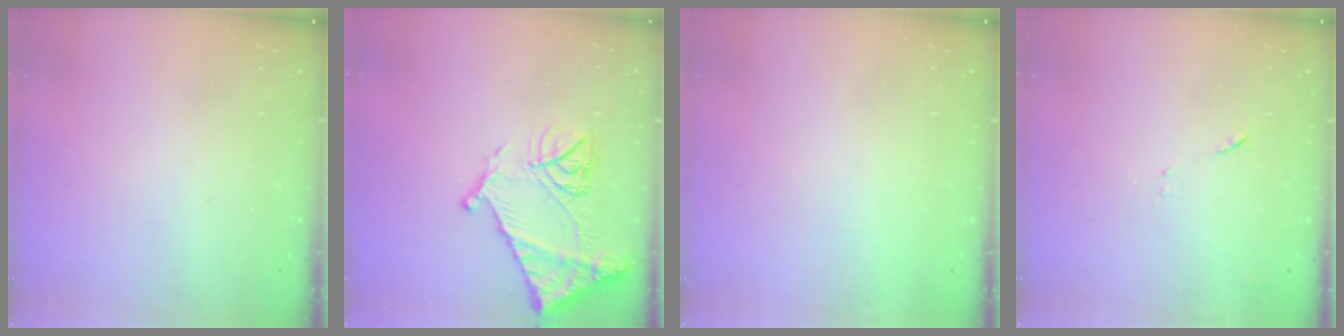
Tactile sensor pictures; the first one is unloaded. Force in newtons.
{"total": 17.2, "press": 17.1, "slide": 1.7}
{"total": 1.7, "press": 1.7, "slide": 0.1}
{"total": 7.2, "press": 7.2, "slide": 0.6}